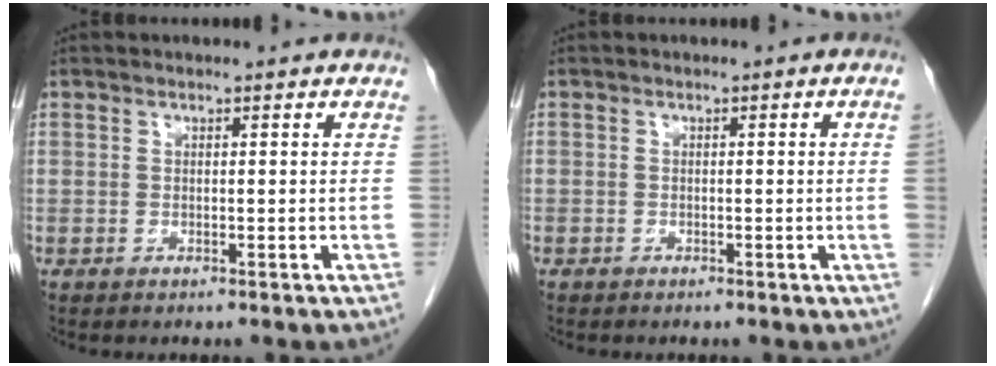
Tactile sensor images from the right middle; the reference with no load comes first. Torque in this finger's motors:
{"motor_torque": [0.30, -0.34, -0.74, -0.21]}